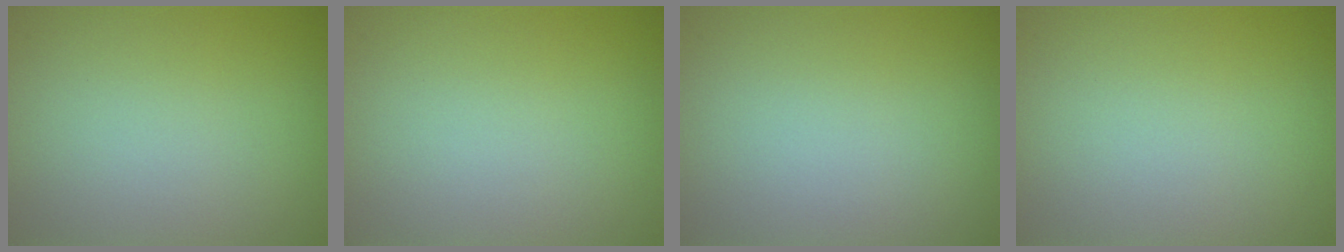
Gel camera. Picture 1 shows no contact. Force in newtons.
{"total": 0.0}
{"total": 0.0}
{"total": 0.0}